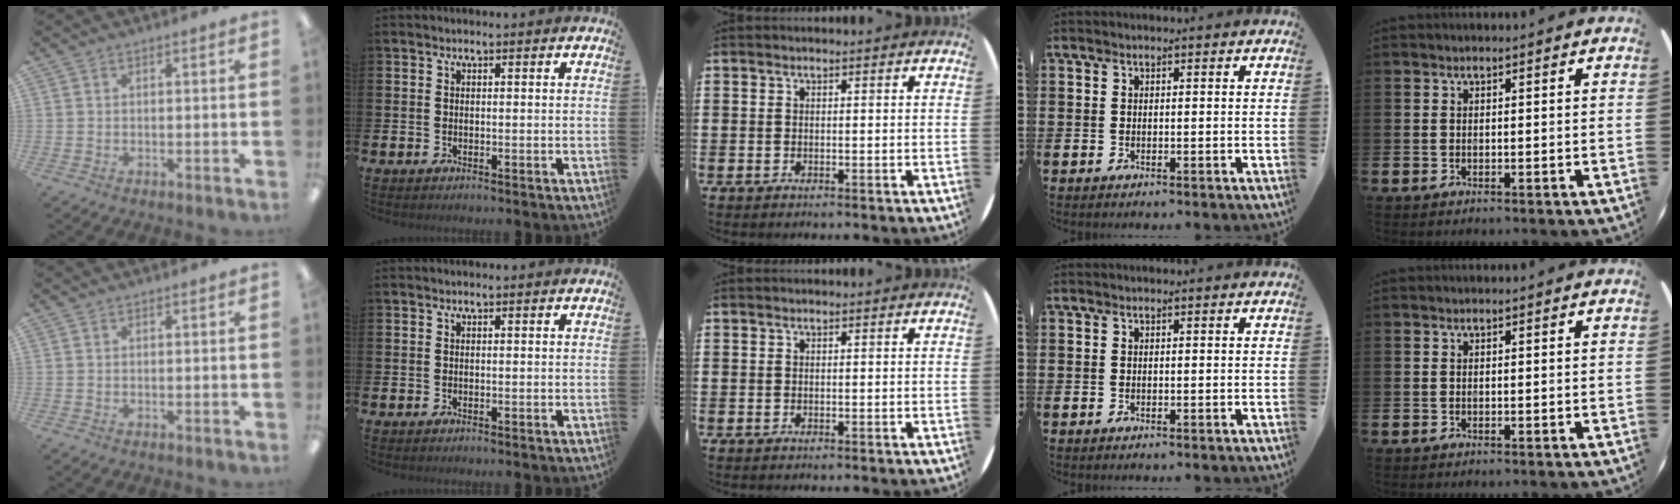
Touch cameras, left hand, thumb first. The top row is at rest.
{}